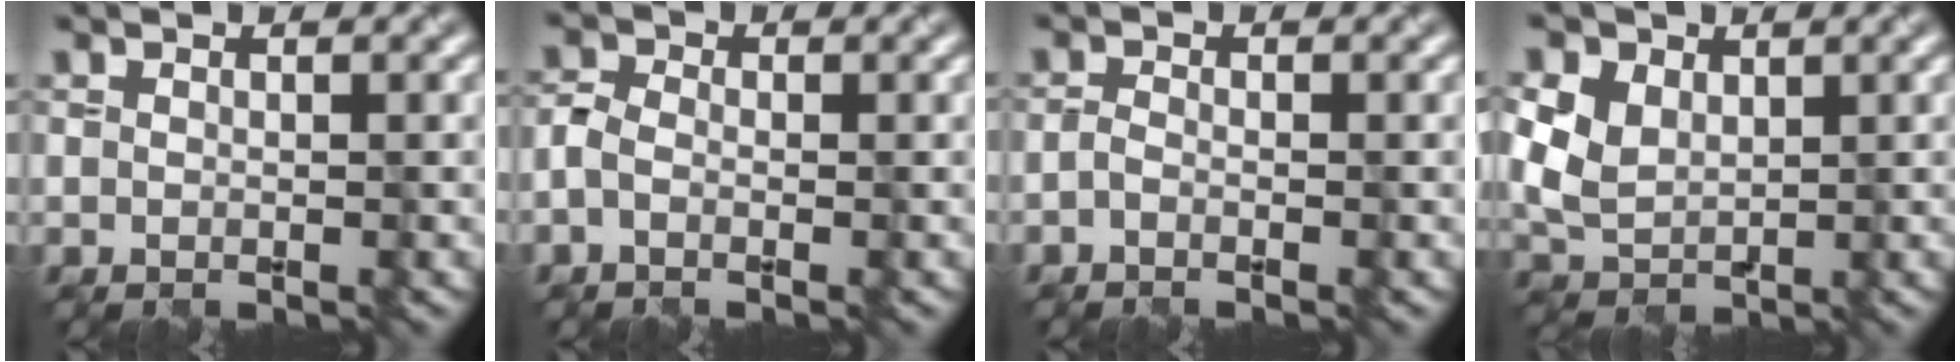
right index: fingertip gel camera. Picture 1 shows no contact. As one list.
[{"total": 1.9, "force": [-0.8, 1.3, 1.1], "torque": [-0.028, 0.002, -0.020]}, {"total": 0.9, "force": [-0.7, 0.3, 0.6], "torque": [-0.013, 0.003, -0.017]}, {"total": 4.6, "force": [1.2, 3.5, 2.8], "torque": [-0.076, 0.004, 0.022]}]